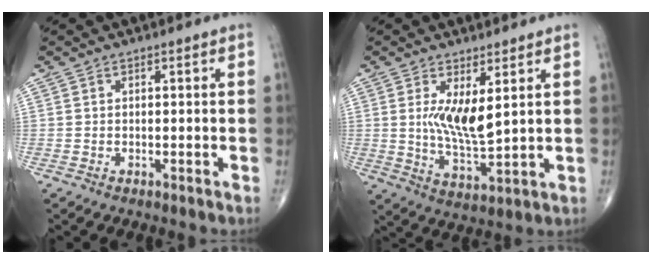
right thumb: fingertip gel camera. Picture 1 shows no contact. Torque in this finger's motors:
{"motor_torque": [1.15, 1.39, 0.30, -0.21, 0.06]}